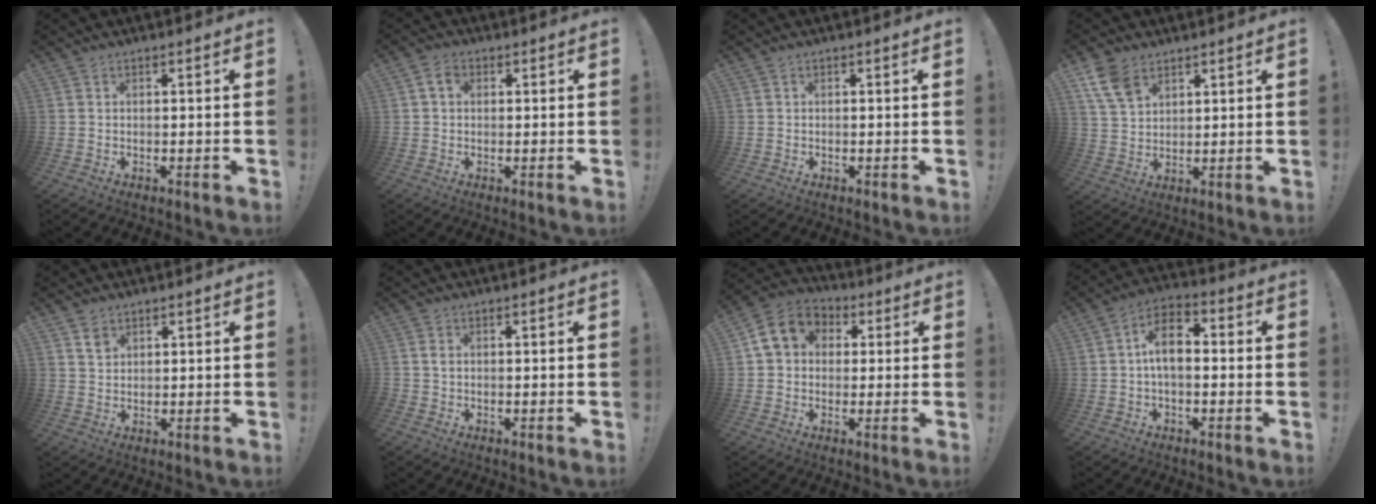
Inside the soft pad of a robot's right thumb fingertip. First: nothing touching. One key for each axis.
{"total": 3.9, "fx": 1.1, "fy": 2.9, "fz": 2.3, "tx": -0.038, "ty": 0.005, "tz": 0.022}
{"total": 1.8, "fx": 0.5, "fy": 1.7, "fz": 0.1, "tx": 0.012, "ty": -0.009, "tz": 0.007}
{"total": 8.7, "fx": 5.4, "fy": 5.3, "fz": 4.3, "tx": -0.078, "ty": -0.019, "tz": 0.109}
{"total": 2.8, "fx": 1.9, "fy": 2.0, "fz": 0.8, "tx": 0.000, "ty": -0.011, "tz": 0.032}
{"total": 1.1, "fx": -0.2, "fy": 0.9, "fz": 0.7, "tx": -0.012, "ty": 0.006, "tz": -0.004}
{"total": 11.0, "fx": 2.7, "fy": 9.1, "fz": 5.5, "tx": -0.080, "ty": 0.010, "tz": 0.059}
{"total": 9.0, "fx": 0.4, "fy": 5.1, "fz": 7.4, "tx": -0.124, "ty": 0.008, "tz": 0.012}